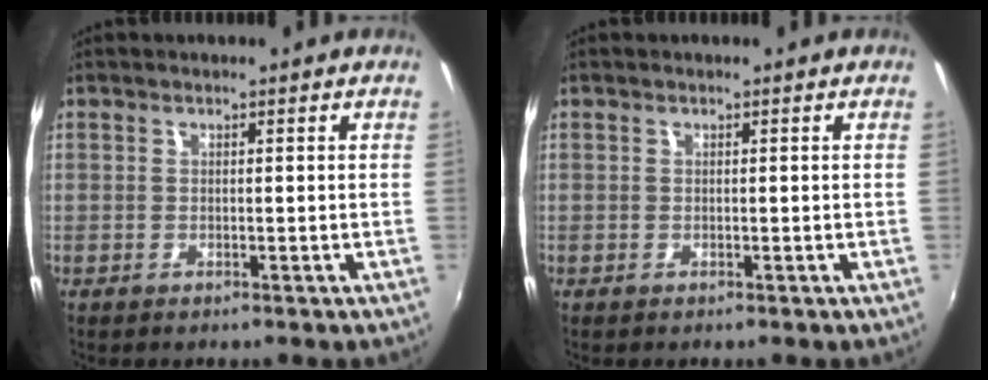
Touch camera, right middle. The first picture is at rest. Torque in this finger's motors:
{"motor_torque": [-0.01, 0.00, 0.00, 0.01]}